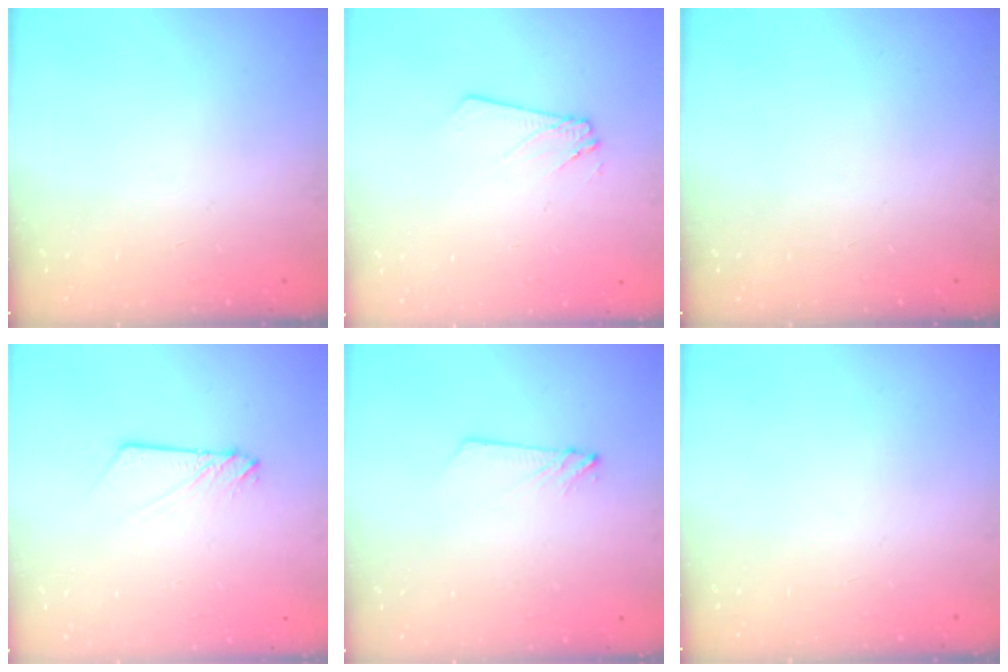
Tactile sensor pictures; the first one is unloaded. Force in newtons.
{"total": 2.4, "press": 2.4, "slide": 0.2}
{"total": 0.0}
{"total": 2.9, "press": 2.9, "slide": 0.4}
{"total": 2.8, "press": 2.8, "slide": 0.3}
{"total": 0.0}